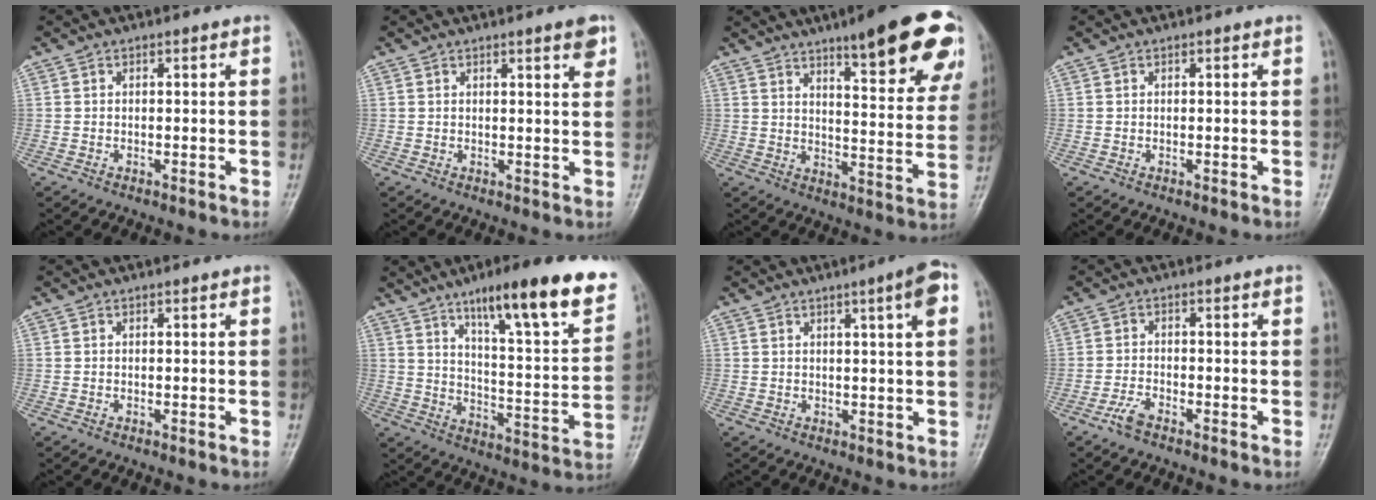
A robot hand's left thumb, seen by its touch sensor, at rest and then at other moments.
{"total": 3.3, "force": [2.0, 0.5, 2.6], "torque": [-0.028, -0.010, 0.024]}
{"total": 21.6, "force": [13.3, 5.0, 16.3], "torque": [-0.182, -0.053, 0.173]}
{"total": 0.0}
{"total": 0.0}
{"total": 21.5, "force": [13.3, 4.1, 16.4], "torque": [-0.210, -0.051, 0.203]}
{"total": 6.2, "force": [2.5, 0.2, 5.6], "torque": [-0.082, -0.002, 0.034]}
{"total": 2.7, "force": [-2.1, 0.8, 1.6], "torque": [-0.041, 0.010, -0.043]}